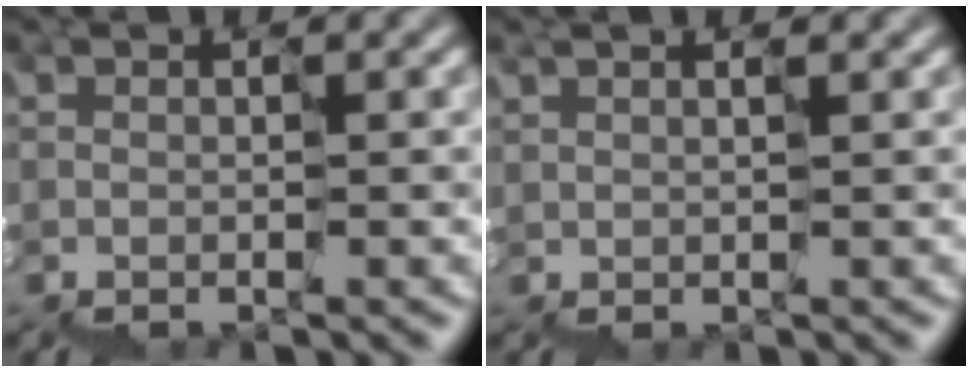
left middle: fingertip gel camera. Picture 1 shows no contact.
{"total": 1.7, "force": [1.1, 0.9, 1.0], "torque": [-0.014, 0.014, 0.022]}